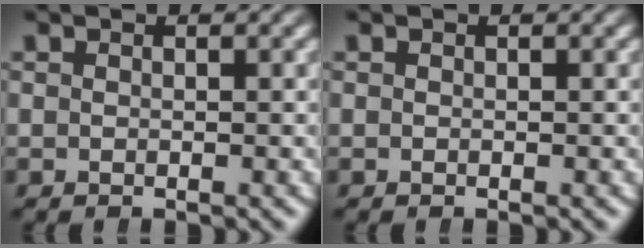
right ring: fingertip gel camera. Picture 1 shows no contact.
{"total": 0.0}